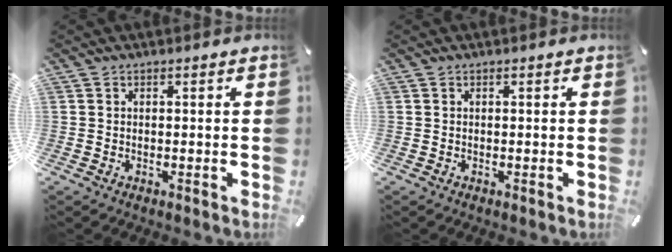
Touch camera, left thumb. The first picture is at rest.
{"total": 0.0}